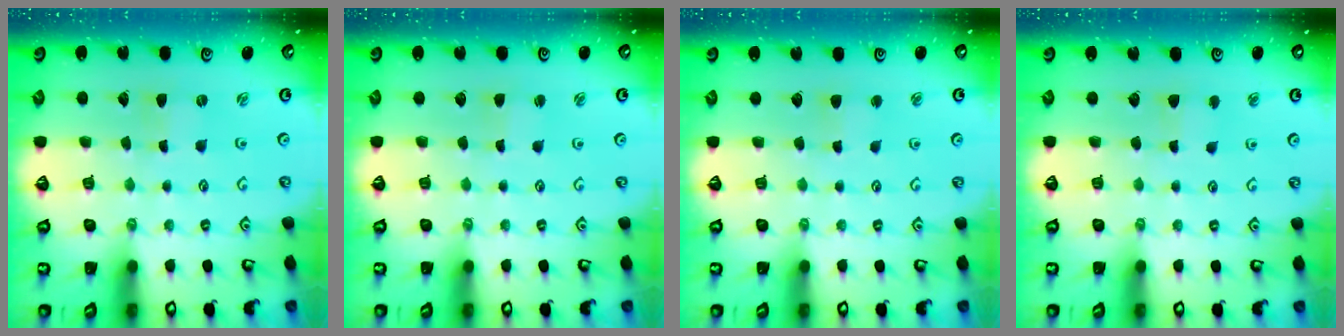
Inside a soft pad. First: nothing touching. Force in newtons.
{"total": 1.9, "press": 1.8, "slide": 0.3}
{"total": 2.9, "press": 2.9, "slide": 0.4}
{"total": 2.8, "press": 2.8, "slide": 0.4}